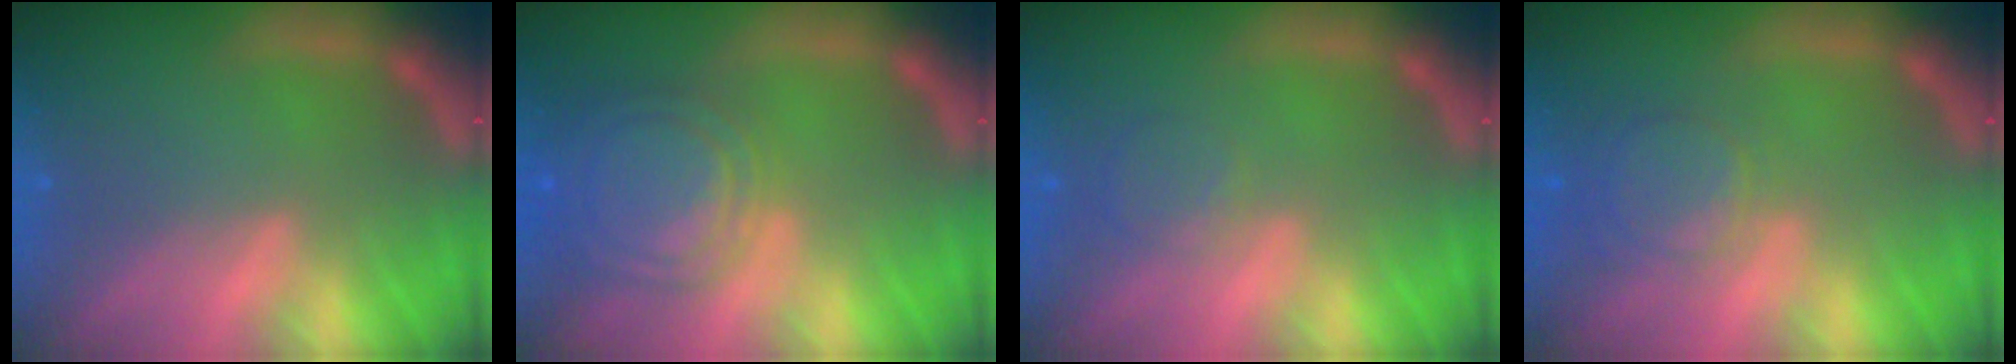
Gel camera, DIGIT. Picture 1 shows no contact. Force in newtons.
{"total": 8.5}
{"total": 2.0}
{"total": 4.0}